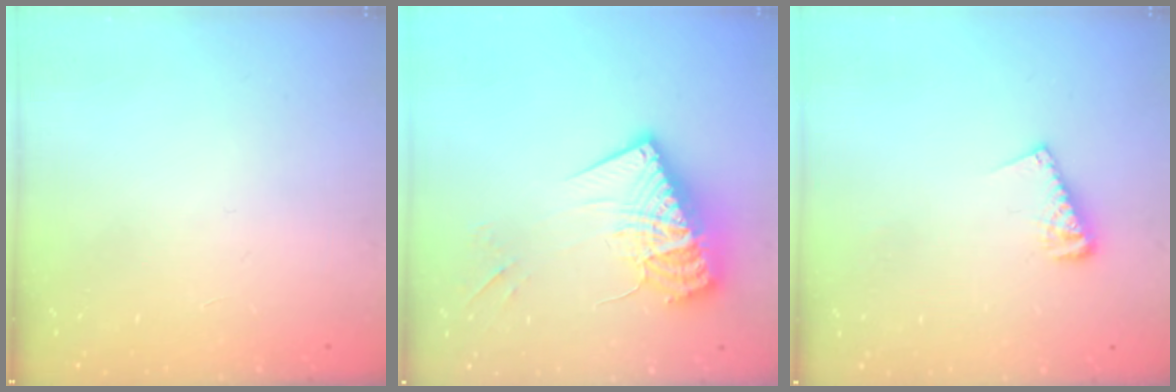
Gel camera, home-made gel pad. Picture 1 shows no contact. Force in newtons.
{"total": 18.3, "press": 18.2, "slide": 1.8}
{"total": 6.5, "press": 6.5, "slide": 0.8}